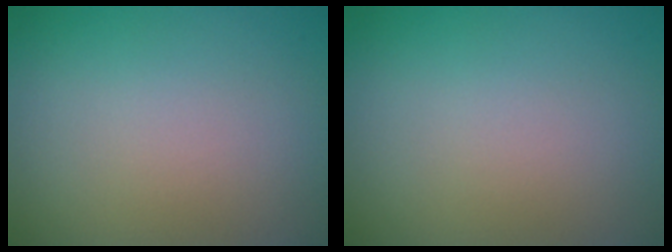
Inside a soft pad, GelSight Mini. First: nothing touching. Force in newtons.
{"total": 0.0}